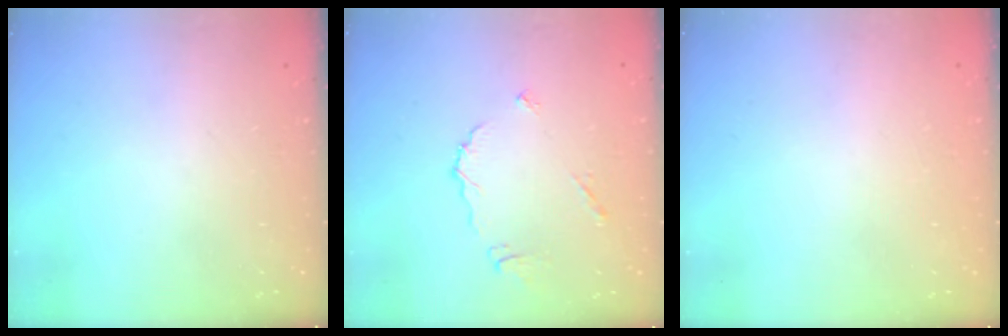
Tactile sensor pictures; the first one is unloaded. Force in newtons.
{"total": 6.4, "press": 6.4, "slide": 0.3}
{"total": 2.0, "press": 2.0, "slide": 0.1}